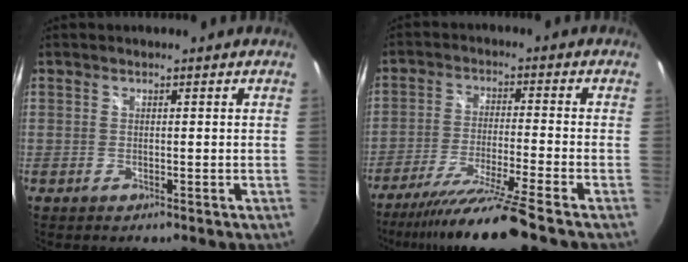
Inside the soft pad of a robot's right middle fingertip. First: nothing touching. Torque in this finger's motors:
{"motor_torque": [1.07, -1.07, 0.38, 0.08]}